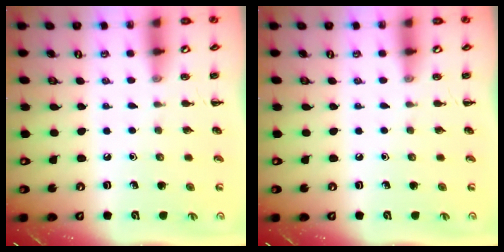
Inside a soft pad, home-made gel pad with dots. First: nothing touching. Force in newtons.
{"total": 0.0}